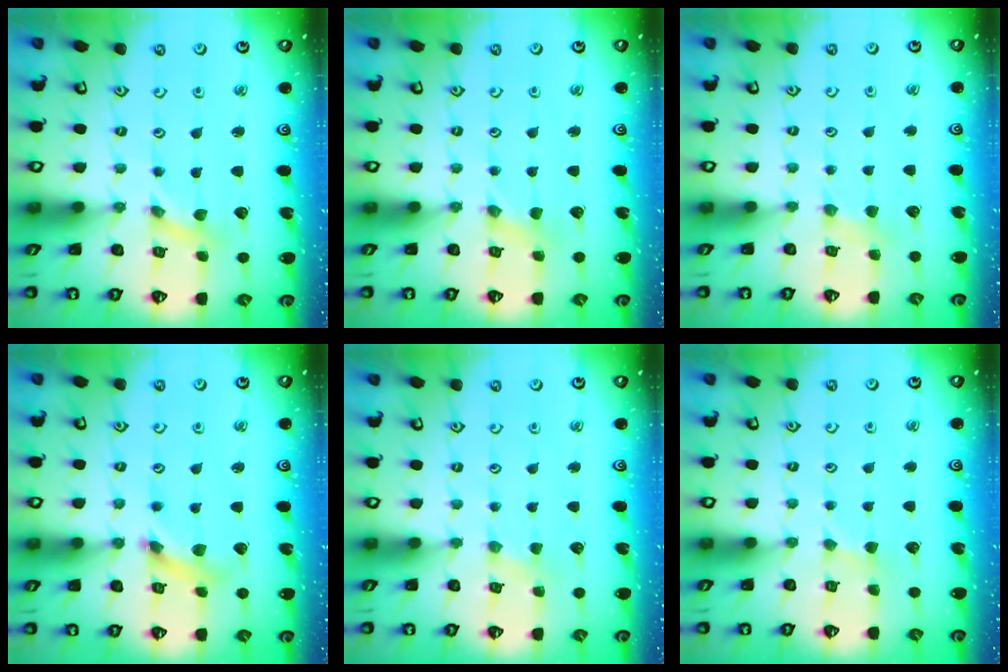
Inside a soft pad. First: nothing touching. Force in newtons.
{"total": 1.9, "press": 1.9, "slide": 0.3}
{"total": 2.4, "press": 2.4, "slide": 0.4}
{"total": 5.0, "press": 5.0, "slide": 0.5}
{"total": 1.3, "press": 1.2, "slide": 0.3}
{"total": 1.1, "press": 1.1, "slide": 0.3}